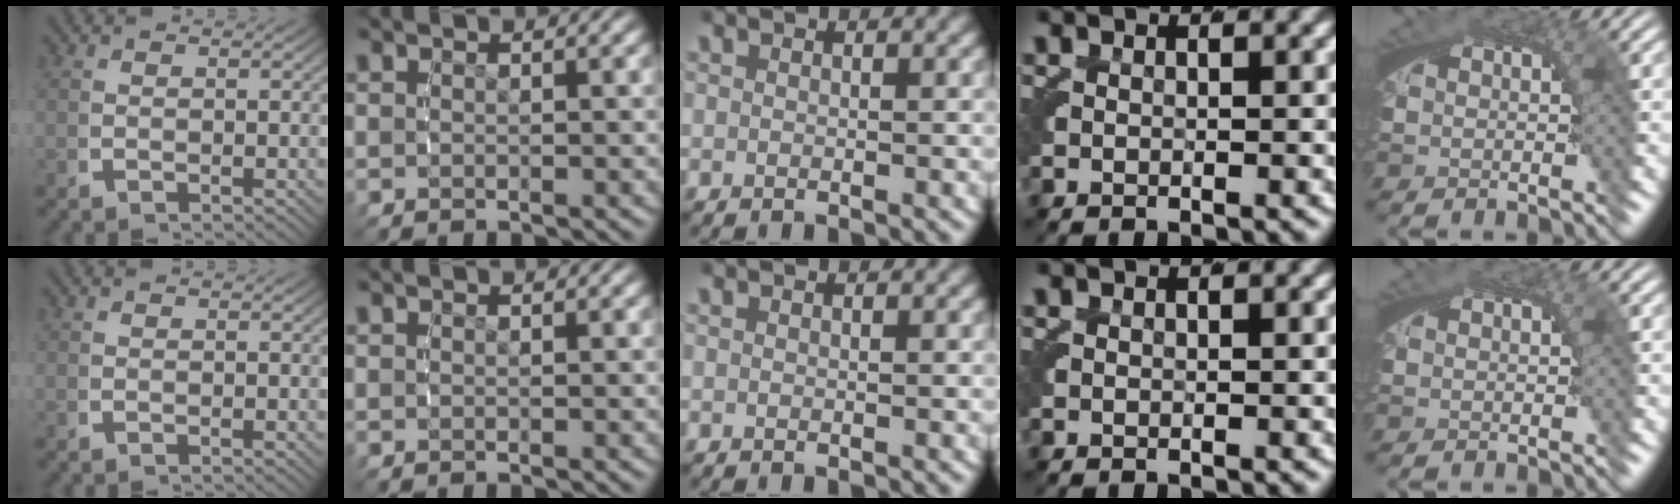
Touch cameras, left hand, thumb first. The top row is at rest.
{}